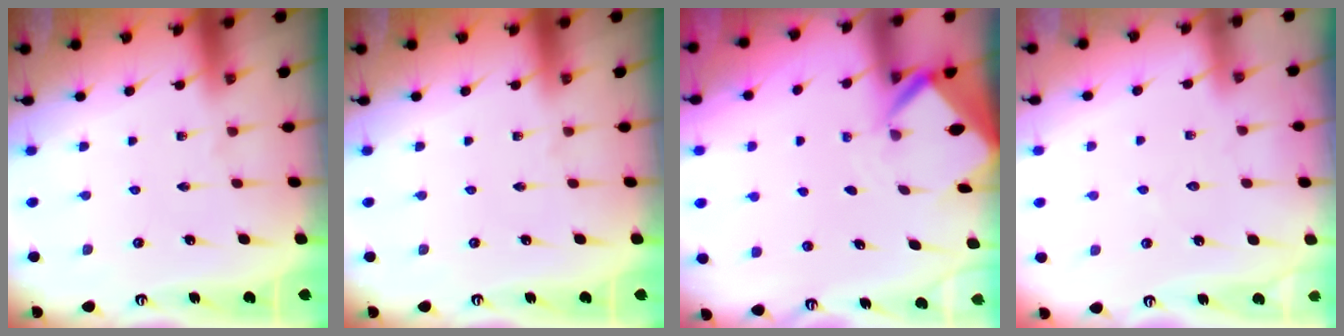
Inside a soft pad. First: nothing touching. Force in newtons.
{"total": 0.0}
{"total": 3.2, "press": 3.2, "slide": 0.2}
{"total": 3.0, "press": 2.9, "slide": 0.3}